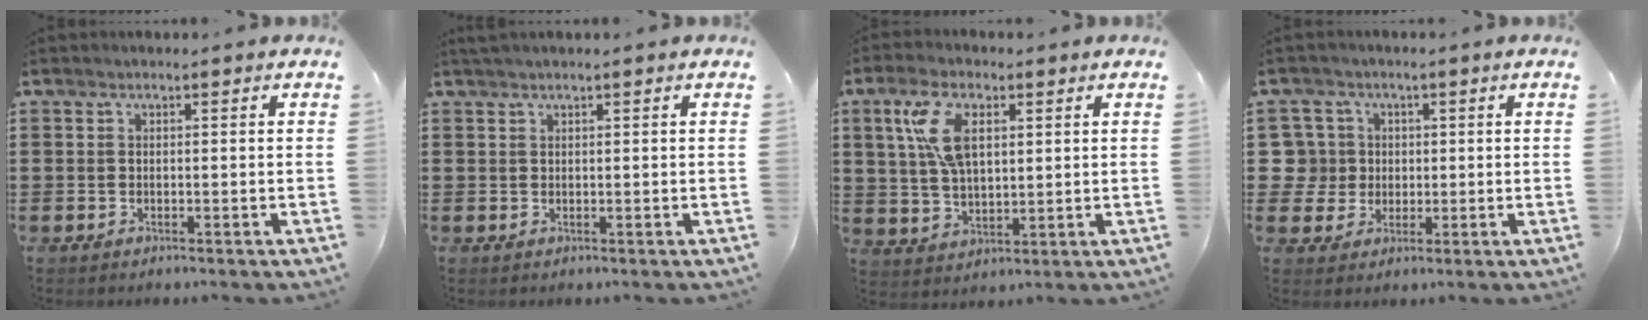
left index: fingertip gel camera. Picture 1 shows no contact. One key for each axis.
{"total": 0.7, "fx": 0.5, "fy": -0.1, "fz": 0.5, "tx": -0.009, "ty": -0.001, "tz": 0.010}
{"total": 8.5, "fx": 3.1, "fy": 4.3, "fz": 6.7, "tx": -0.159, "ty": 0.008, "tz": 0.050}
{"total": 5.8, "fx": 0.6, "fy": 5.7, "fz": 0.7, "tx": -0.056, "ty": 0.011, "tz": 0.008}